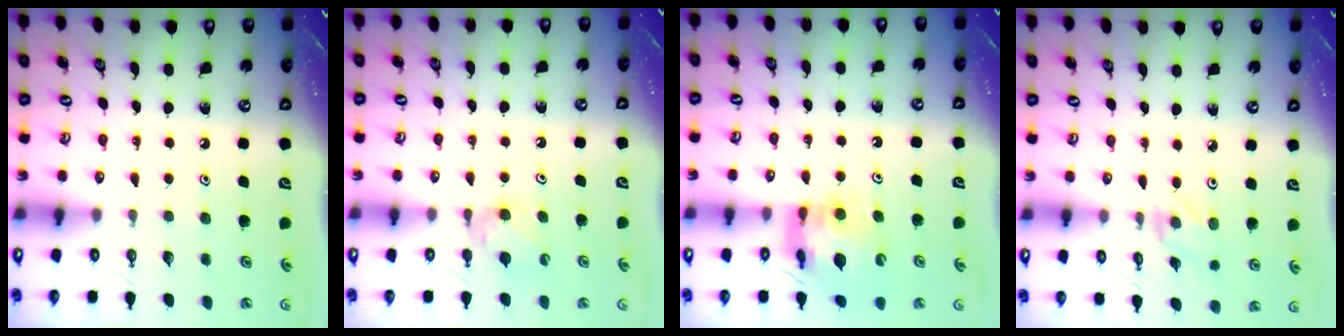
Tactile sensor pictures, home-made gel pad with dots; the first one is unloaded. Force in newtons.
{"total": 4.1, "press": 3.9, "slide": 0.9}
{"total": 12.2, "press": 12.1, "slide": 1.1}
{"total": 1.2, "press": 1.1, "slide": 0.2}